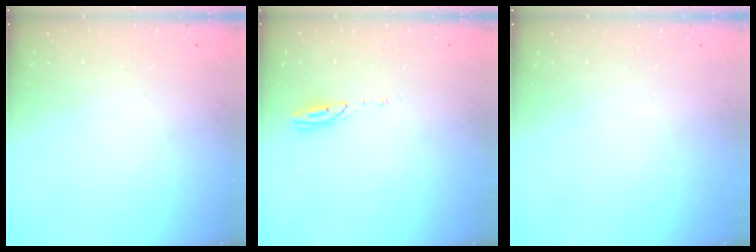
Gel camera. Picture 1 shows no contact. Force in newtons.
{"total": 2.9, "press": 2.9, "slide": 0.3}
{"total": 0.0}